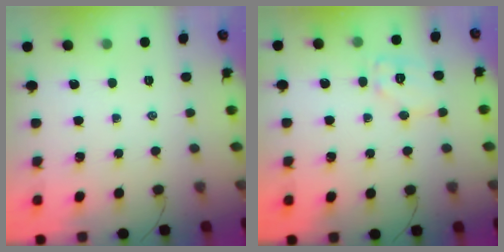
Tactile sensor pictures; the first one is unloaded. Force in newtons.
{"total": 9.5, "press": 9.5, "slide": 0.3}